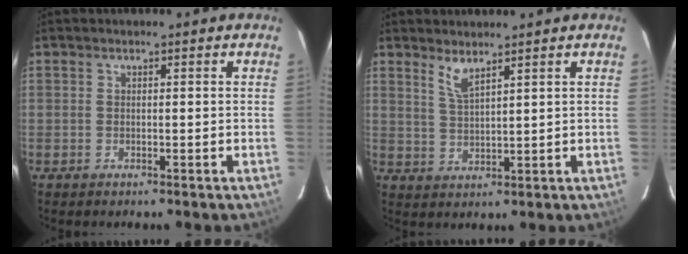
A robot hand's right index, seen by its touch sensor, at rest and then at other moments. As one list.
[{"total": 3.9, "force": [3.1, 0.4, 2.3], "torque": [-0.049, -0.004, 0.063]}]